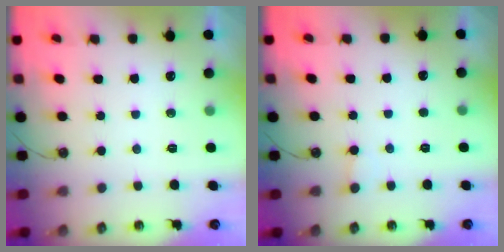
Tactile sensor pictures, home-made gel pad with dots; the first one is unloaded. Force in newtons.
{"total": 2.0, "press": 2.0, "slide": 0.1}